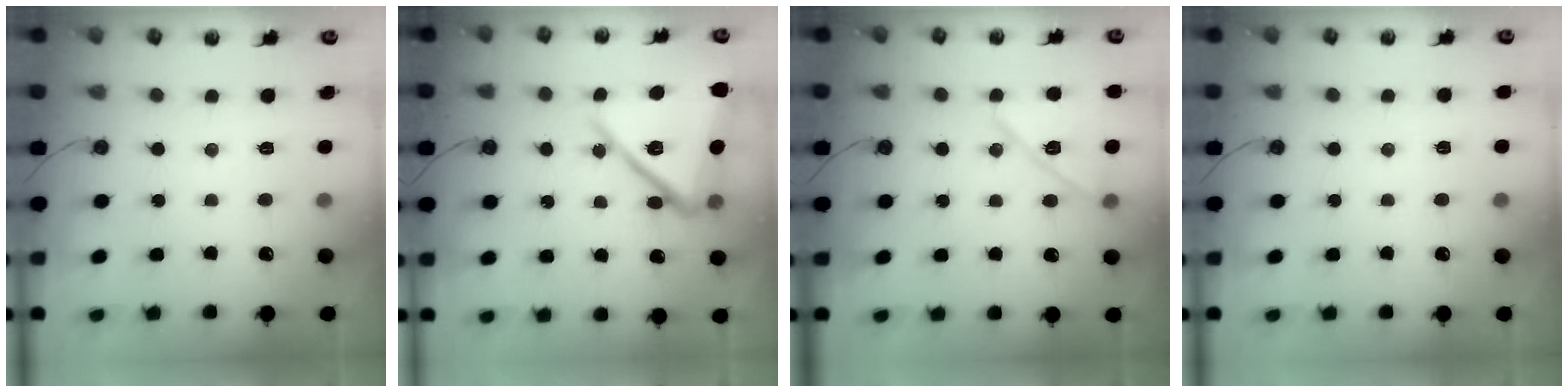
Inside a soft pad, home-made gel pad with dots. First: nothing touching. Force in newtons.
{"total": 19.4, "press": 16.4, "slide": 10.3}
{"total": 13.4, "press": 13.2, "slide": 2.5}
{"total": 2.7, "press": 2.5, "slide": 0.9}